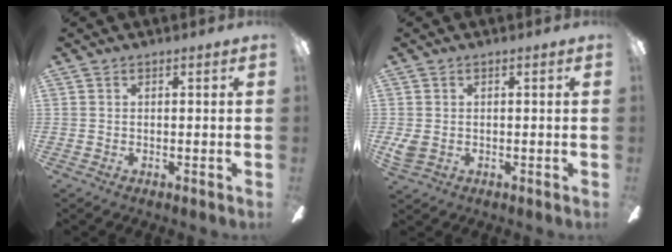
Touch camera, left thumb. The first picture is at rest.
{"total": 2.7, "force": [-0.2, 1.9, 1.8], "torque": [-0.040, 0.002, -0.004]}